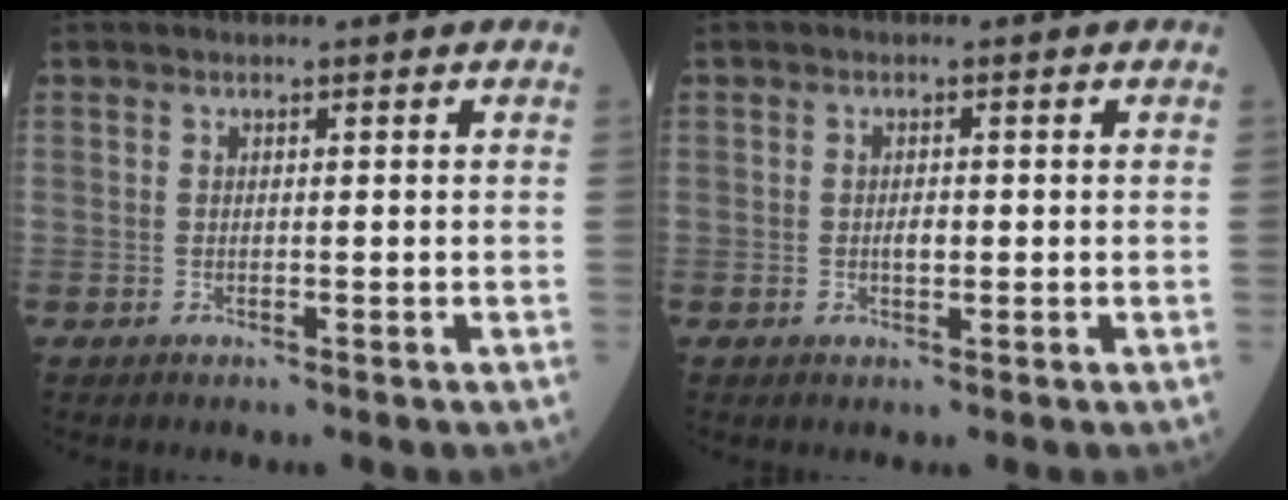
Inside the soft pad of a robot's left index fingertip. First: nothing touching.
{"total": 1.5, "force": [-0.4, 0.7, 1.3], "torque": [-0.022, -0.002, -0.008]}